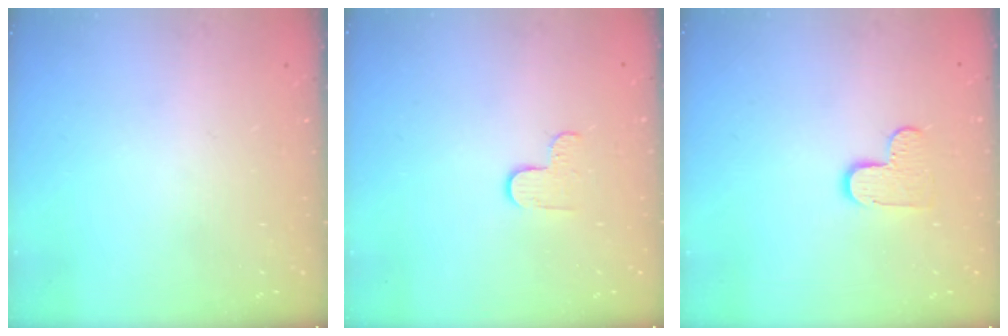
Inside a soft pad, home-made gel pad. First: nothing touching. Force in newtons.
{"total": 3.1, "press": 3.1, "slide": 0.4}
{"total": 6.8, "press": 6.8, "slide": 0.2}